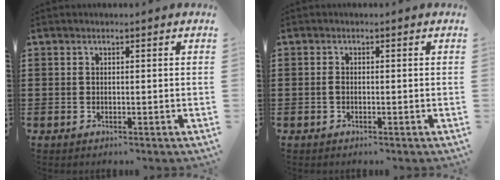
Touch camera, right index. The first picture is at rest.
{"total": 0.8, "force": [-0.3, 0.4, 0.7], "torque": [-0.023, -0.005, -0.008]}